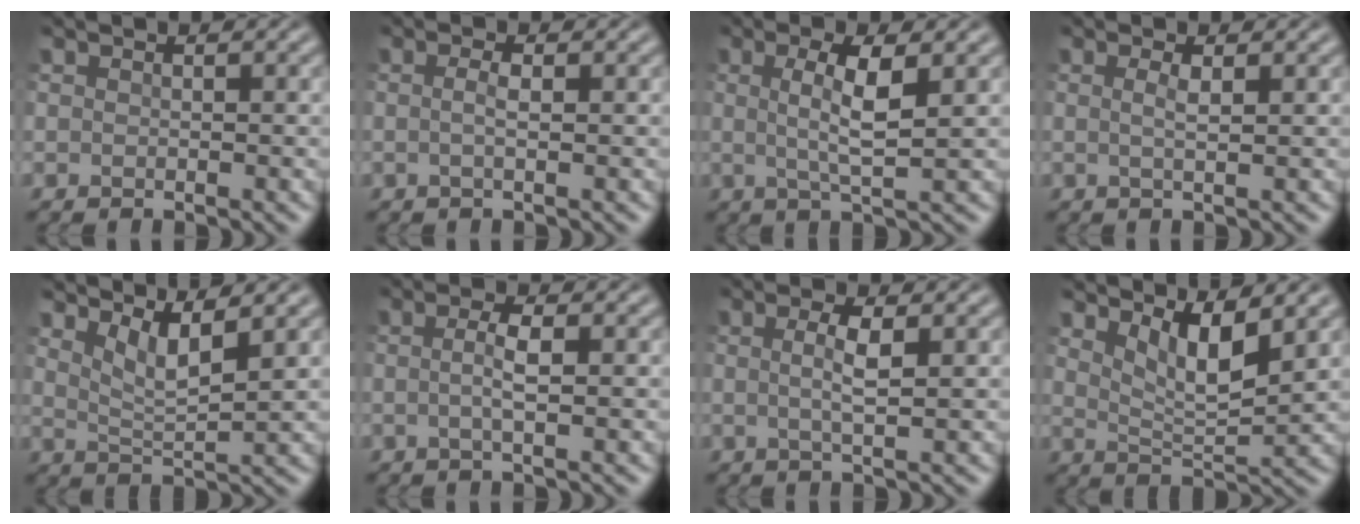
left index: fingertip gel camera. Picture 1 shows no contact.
{"total": 1.3, "force": [-0.2, 0.3, 1.2], "torque": [-0.027, 0.003, -0.009]}
{"total": 4.0, "force": [0.5, 0.9, 3.9], "torque": [-0.075, -0.002, 0.006]}
{"total": 1.4, "force": [0.1, 0.3, 1.4], "torque": [-0.024, 0.000, -0.004]}
{"total": 3.4, "force": [2.0, 0.7, 2.6], "torque": [-0.049, -0.008, 0.037]}
{"total": 2.2, "force": [-0.3, 0.4, 2.1], "torque": [-0.044, 0.005, -0.009]}
{"total": 2.5, "force": [0.1, 0.5, 2.4], "torque": [-0.047, 0.000, -0.001]}
{"total": 4.5, "force": [2.3, 1.3, 3.6], "torque": [-0.069, -0.014, 0.040]}